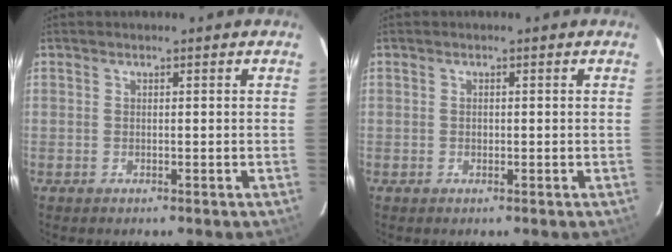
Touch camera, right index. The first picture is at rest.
{"total": 0.7, "force": [0.0, 0.5, 0.4], "torque": [-0.005, 0.002, -0.001]}